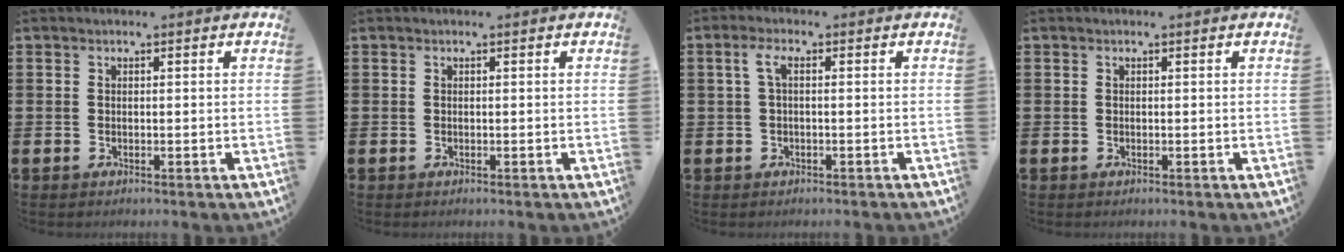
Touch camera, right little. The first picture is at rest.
{"total": 0.0}
{"total": 1.9, "force": [0.0, 0.6, 1.8], "torque": [-0.036, 0.006, -0.002]}
{"total": 0.0}